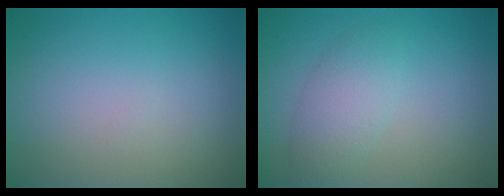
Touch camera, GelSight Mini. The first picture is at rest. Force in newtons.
{"total": 2.8, "press": 2.8, "slide": 0.1}